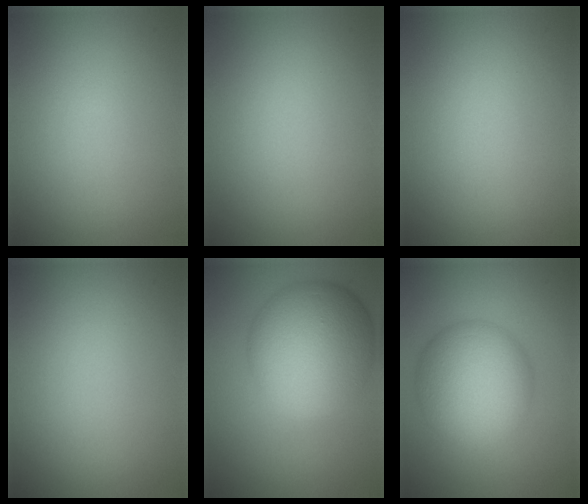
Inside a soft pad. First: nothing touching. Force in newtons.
{"total": 0.0}
{"total": 0.0}
{"total": 0.0}
{"total": 11.4, "press": 11.4, "slide": 0.3}
{"total": 8.9, "press": 8.9, "slide": 0.3}